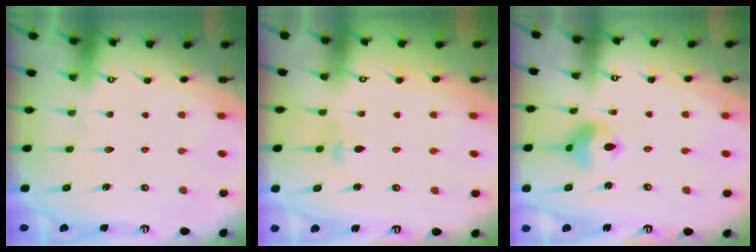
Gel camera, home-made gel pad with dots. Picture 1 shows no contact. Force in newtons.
{"total": 3.4, "press": 3.3, "slide": 0.7}
{"total": 9.0, "press": 8.9, "slide": 1.6}